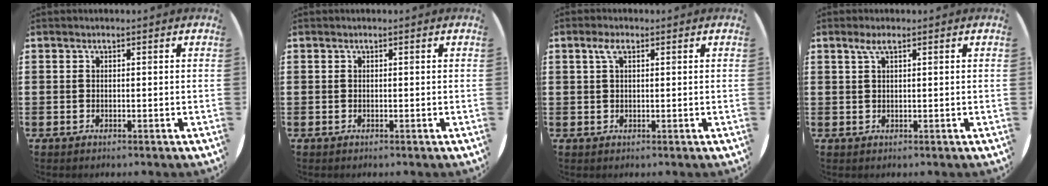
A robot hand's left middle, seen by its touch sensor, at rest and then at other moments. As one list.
[{"total": 0.0}, {"total": 2.1, "force": [0.9, 0.8, 1.7], "torque": [-0.036, 0.006, 0.015]}, {"total": 1.8, "force": [0.9, 0.3, 1.5], "torque": [-0.031, 0.005, 0.015]}]